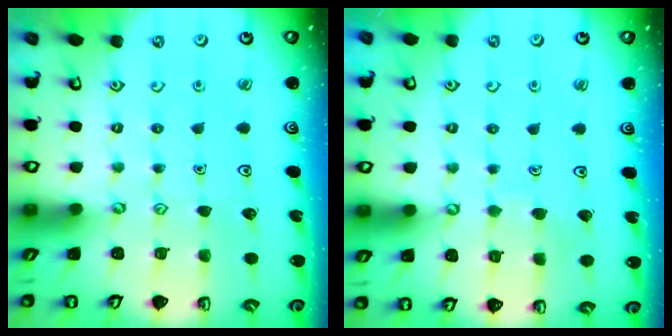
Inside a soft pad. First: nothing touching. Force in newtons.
{"total": 3.7, "press": 3.7, "slide": 0.4}